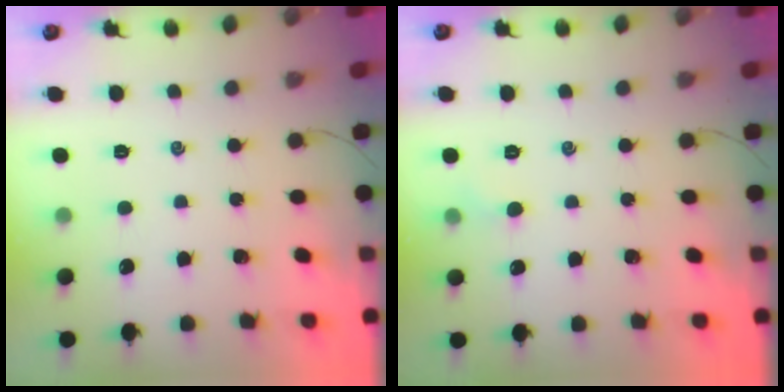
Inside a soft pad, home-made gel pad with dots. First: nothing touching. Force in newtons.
{"total": 3.3, "press": 3.1, "slide": 1.1}